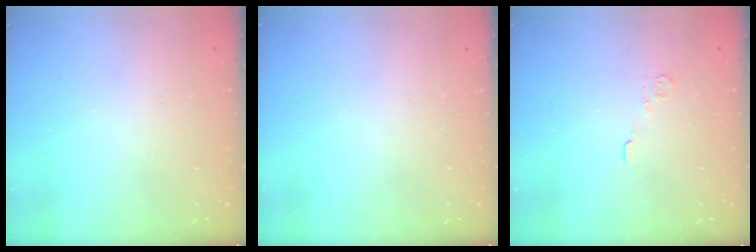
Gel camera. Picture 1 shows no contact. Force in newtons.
{"total": 0.0}
{"total": 4.0, "press": 4.0, "slide": 0.5}